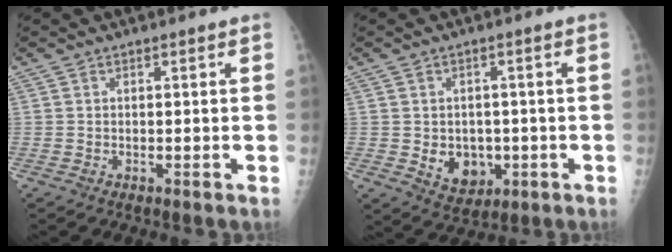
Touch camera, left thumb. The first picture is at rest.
{"total": 6.9, "force": [-1.3, 5.6, 3.9], "torque": [-0.028, 0.000, -0.003]}